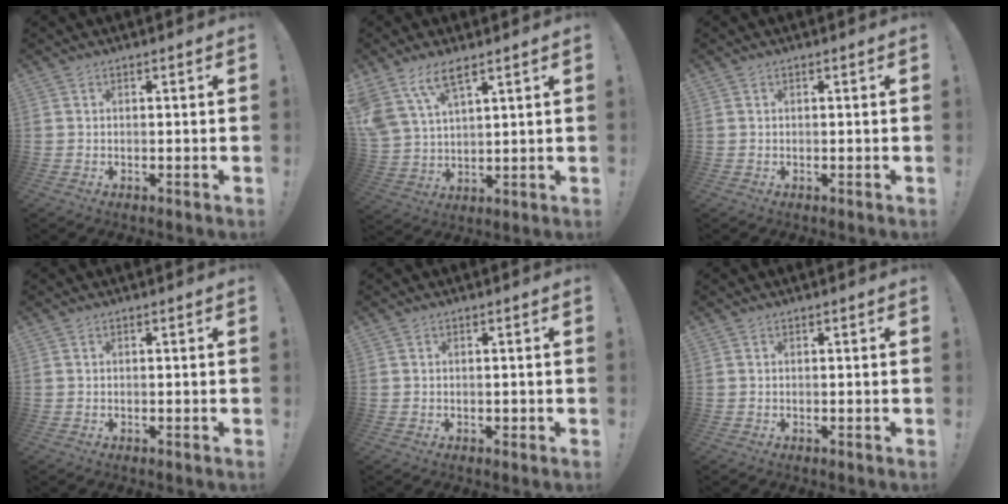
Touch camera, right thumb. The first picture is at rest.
{"total": 9.4, "force": [6.6, 3.6, 5.6], "torque": [-0.120, -0.030, 0.129]}
{"total": 0.0}
{"total": 0.0}
{"total": 0.8, "force": [-0.2, 0.6, 0.4], "torque": [-0.006, 0.003, -0.003]}
{"total": 0.0}